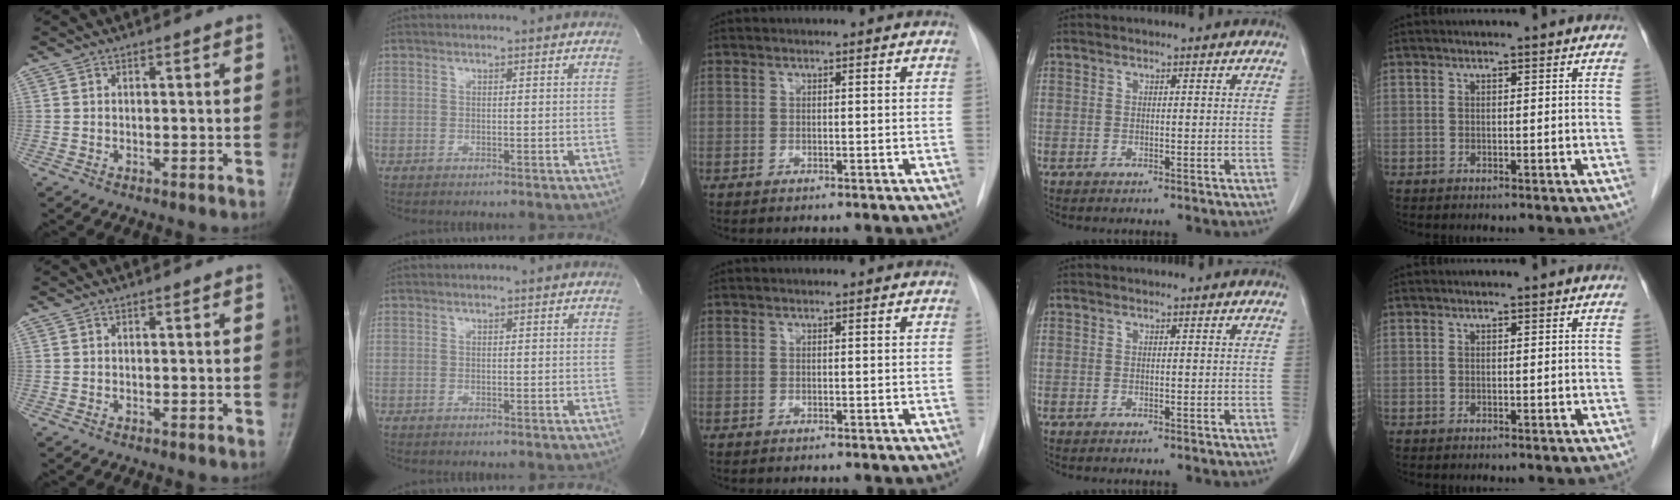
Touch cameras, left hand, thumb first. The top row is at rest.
{}